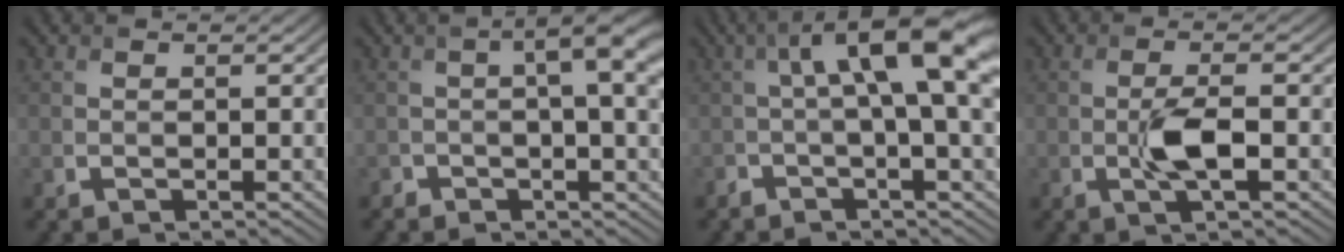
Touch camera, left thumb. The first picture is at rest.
{"total": 5.8, "force": [0.3, 1.7, 5.5], "torque": [-0.082, 0.006, 0.005]}
{"total": 9.8, "force": [1.4, 2.3, 9.5], "torque": [-0.142, 0.014, 0.024]}
{"total": 3.6, "force": [-0.6, 0.8, 3.4], "torque": [-0.076, 0.005, -0.013]}